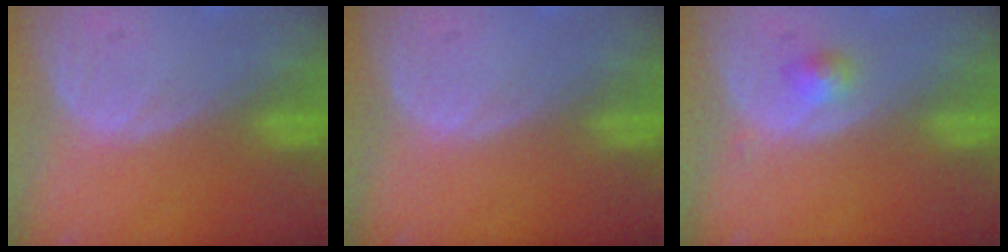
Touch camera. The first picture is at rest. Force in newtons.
{"total": 0.0}
{"total": 2.0, "press": 1.8, "slide": 0.8}